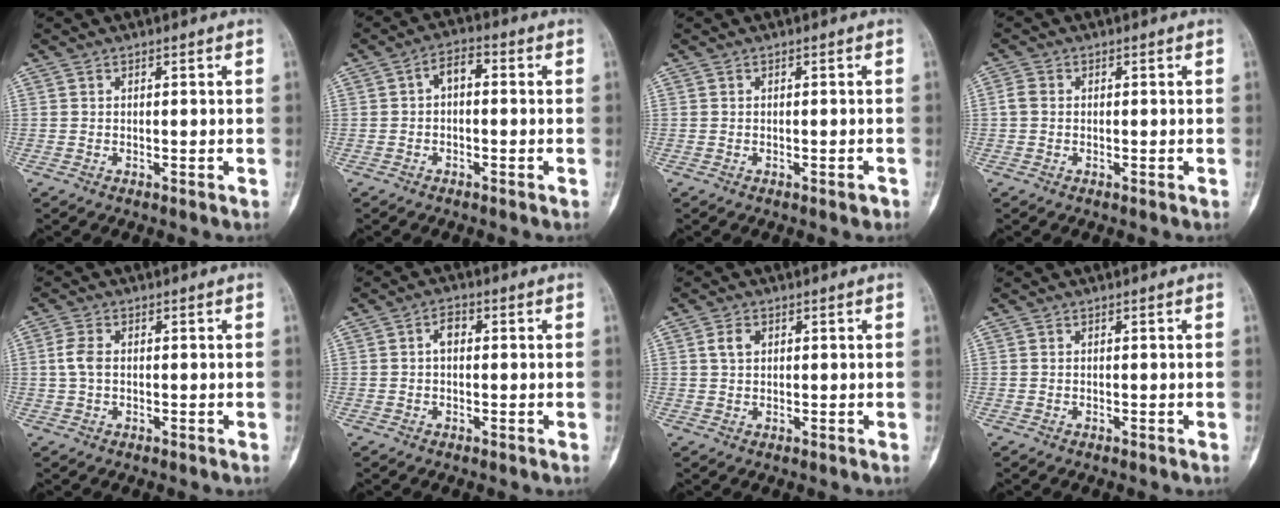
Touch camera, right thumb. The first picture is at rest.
{"total": 3.9, "force": [-0.1, 2.2, 3.1], "torque": [-0.041, 0.019, -0.013]}
{"total": 1.0, "force": [-0.6, 0.3, 0.7], "torque": [-0.009, 0.000, -0.007]}
{"total": 2.0, "force": [-0.1, 1.6, 1.1], "torque": [-0.020, 0.004, -0.006]}
{"total": 3.4, "force": [0.2, 2.0, 2.7], "torque": [-0.065, 0.006, -0.001]}
{"total": 2.7, "force": [0.2, 1.7, 2.1], "torque": [-0.027, 0.010, -0.001]}
{"total": 2.7, "force": [0.9, 1.8, 1.7], "torque": [-0.029, 0.004, 0.018]}
{"total": 0.0}